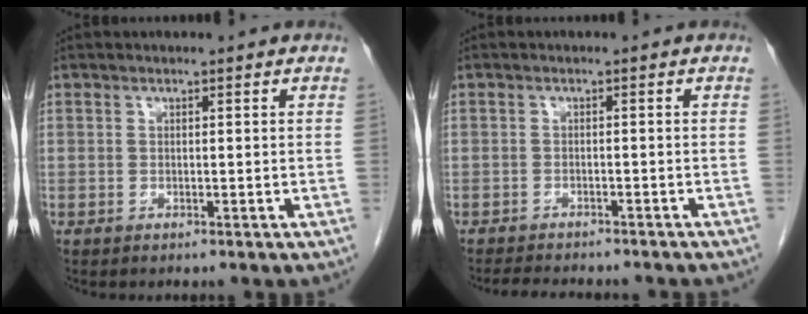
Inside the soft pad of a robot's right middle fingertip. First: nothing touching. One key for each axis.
{"total": 8.4, "fx": -7.5, "fy": 1.7, "fz": 3.4, "tx": -0.050, "ty": -0.006, "tz": -0.100}